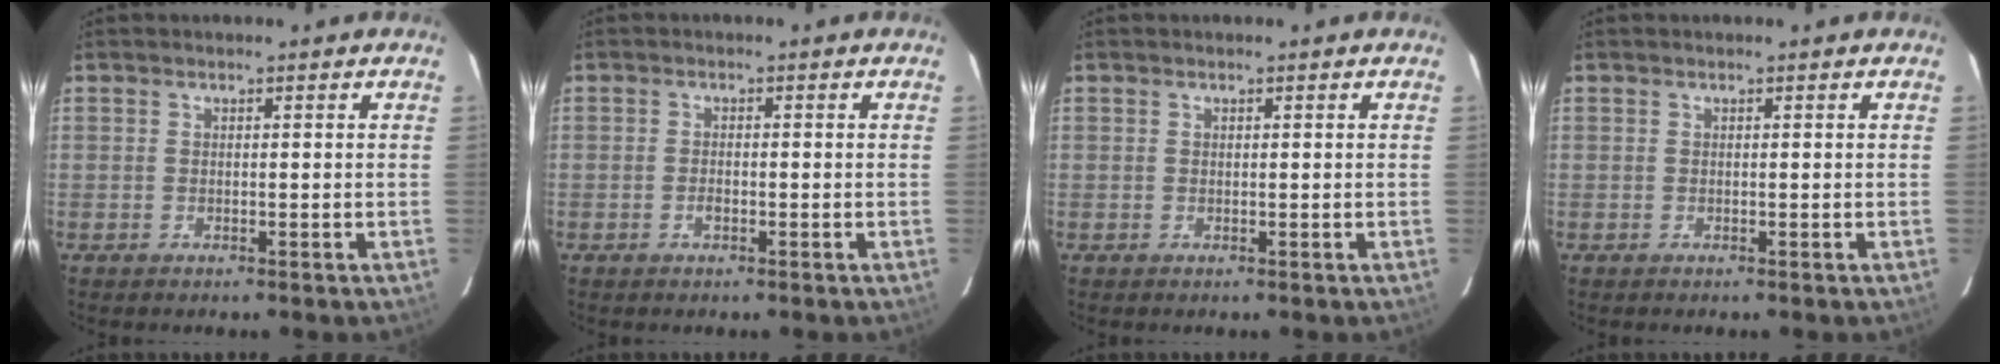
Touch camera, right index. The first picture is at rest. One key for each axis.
{"total": 1.5, "fx": -0.6, "fy": 0.8, "fz": 1.0, "tx": -0.021, "ty": 0.002, "tz": -0.012}
{"total": 0.0}
{"total": 0.0}